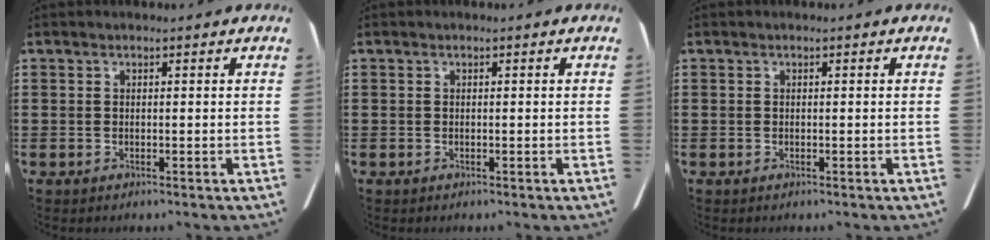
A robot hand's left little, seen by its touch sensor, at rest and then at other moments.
{"total": 0.0}
{"total": 0.0}